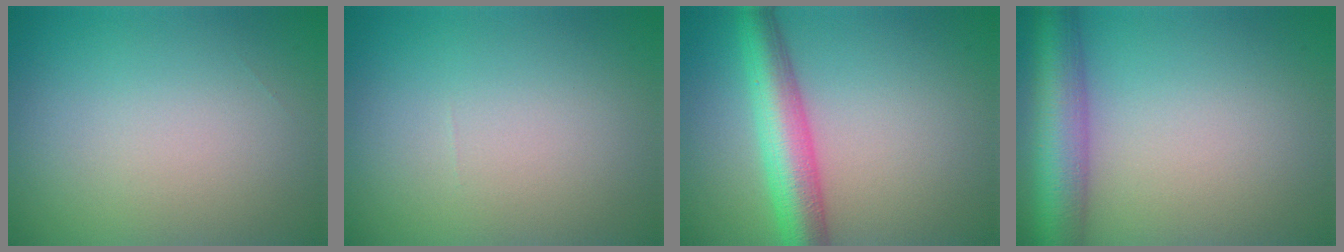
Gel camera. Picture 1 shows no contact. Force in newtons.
{"total": 0.0}
{"total": 6.0, "press": 6.0, "slide": 0.1}
{"total": 6.6, "press": 6.6, "slide": 0.3}